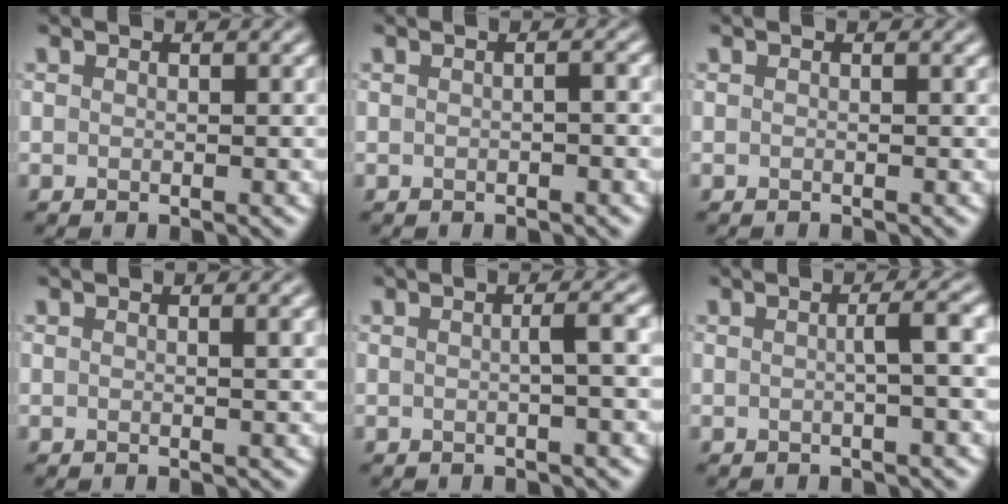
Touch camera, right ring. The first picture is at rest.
{"total": 0.9, "force": [-0.1, 0.2, 0.9], "torque": [-0.014, 0.004, -0.002]}
{"total": 0.5, "force": [-0.5, 0.1, 0.2], "torque": [0.002, -0.001, -0.010]}
{"total": 1.5, "force": [0.7, 0.5, 1.3], "torque": [-0.011, 0.005, 0.006]}
{"total": 2.4, "force": [0.2, 0.6, 2.3], "torque": [-0.028, 0.011, -0.004]}
{"total": 2.8, "force": [0.2, 0.6, 2.7], "torque": [-0.036, 0.011, -0.003]}